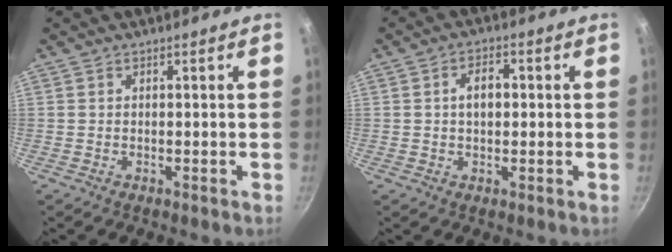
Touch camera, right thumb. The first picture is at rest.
{"total": 4.5, "force": [0.5, 2.8, 3.5], "torque": [-0.043, 0.016, 0.004]}